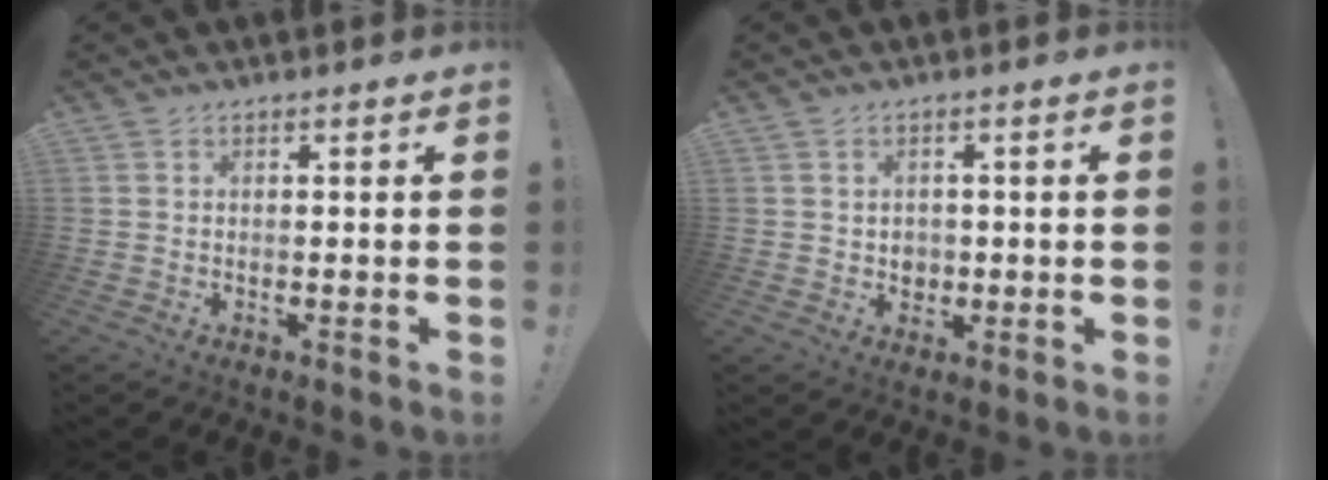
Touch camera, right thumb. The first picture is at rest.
{"total": 3.5, "force": [0.6, 3.4, 0.7], "torque": [0.000, -0.008, 0.008]}